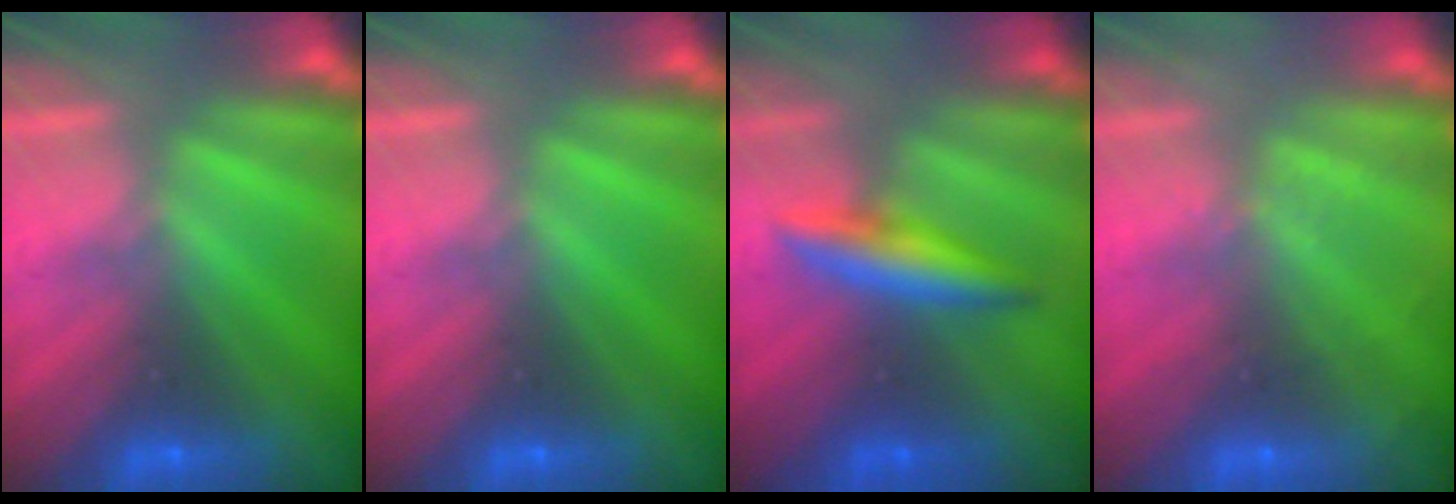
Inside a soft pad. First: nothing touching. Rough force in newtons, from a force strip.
{"total": 0.0}
{"total": 2.8}
{"total": 1.8}